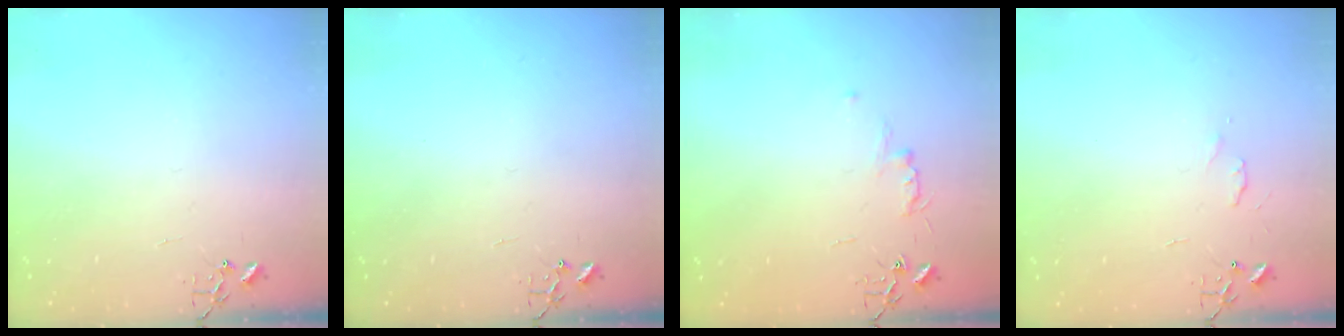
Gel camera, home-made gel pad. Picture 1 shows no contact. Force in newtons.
{"total": 0.0}
{"total": 4.8, "press": 4.7, "slide": 0.6}
{"total": 4.1, "press": 4.1, "slide": 0.7}